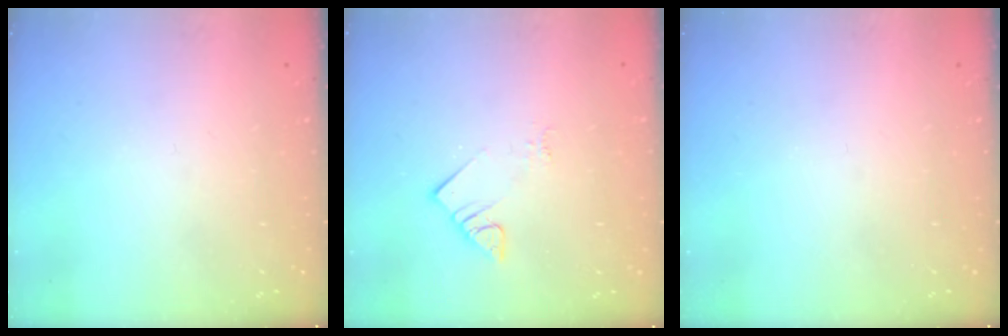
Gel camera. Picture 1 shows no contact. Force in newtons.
{"total": 4.7, "press": 4.7, "slide": 0.4}
{"total": 0.0}